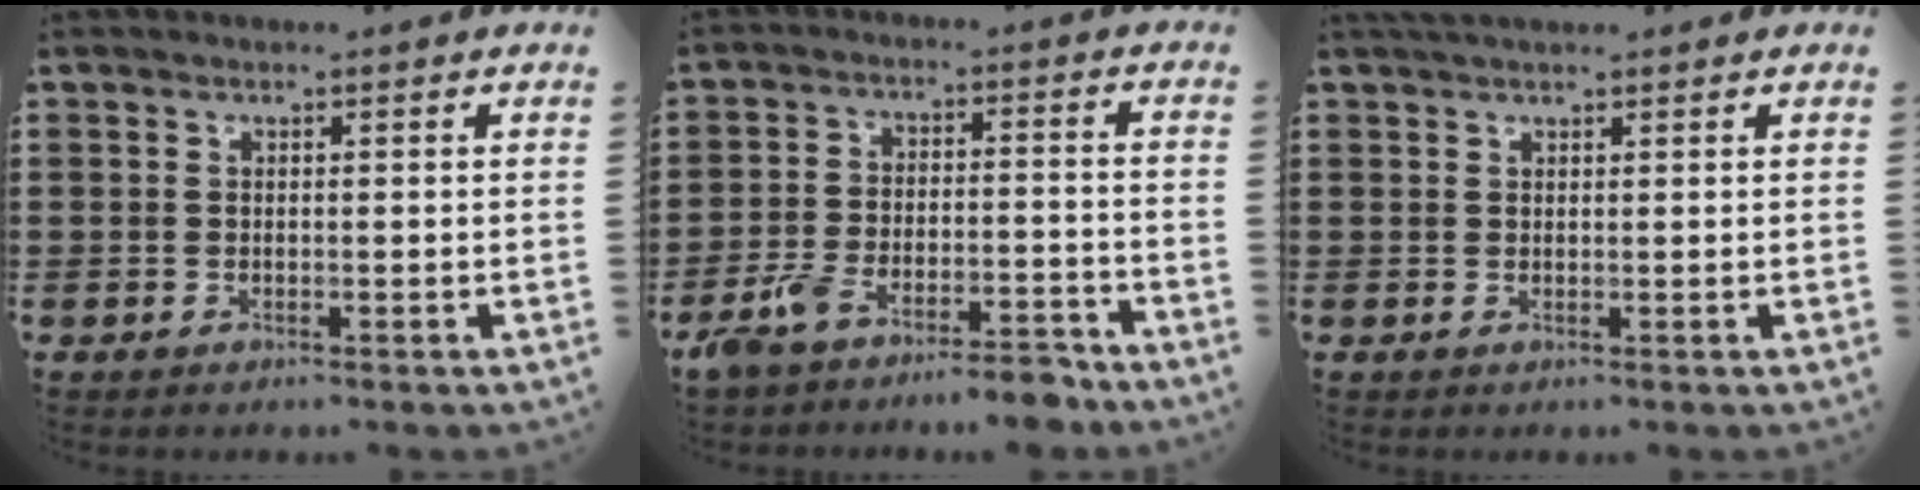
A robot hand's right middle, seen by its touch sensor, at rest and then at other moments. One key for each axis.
{"total": 7.5, "fx": -6.9, "fy": 1.1, "fz": 2.9, "tx": -0.067, "ty": 0.005, "tz": -0.134}
{"total": 1.4, "fx": 1.3, "fy": 0.1, "fz": 0.6, "tx": -0.013, "ty": 0.002, "tz": 0.024}